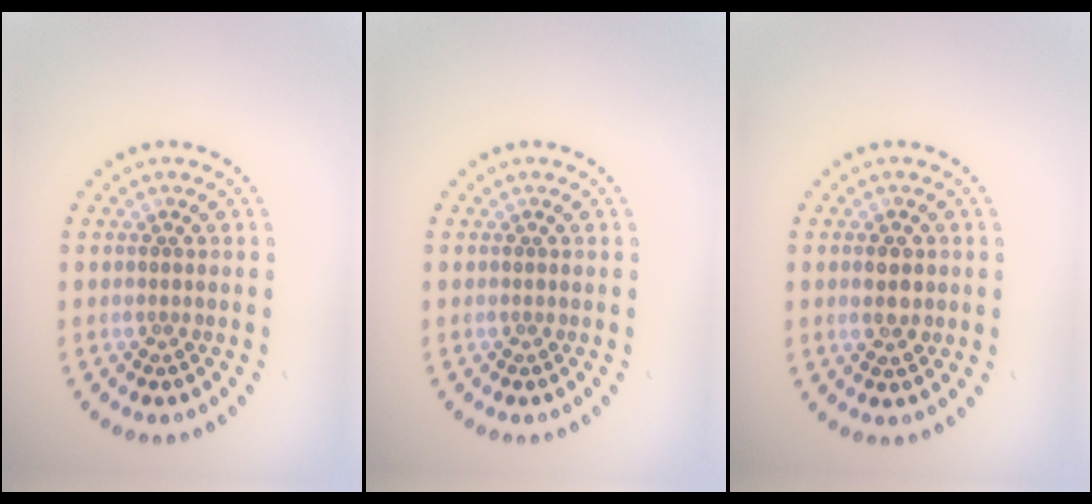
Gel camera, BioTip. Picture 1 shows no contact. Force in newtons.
{"total": 0.0}
{"total": 1.9, "press": 1.9, "slide": 0.1}